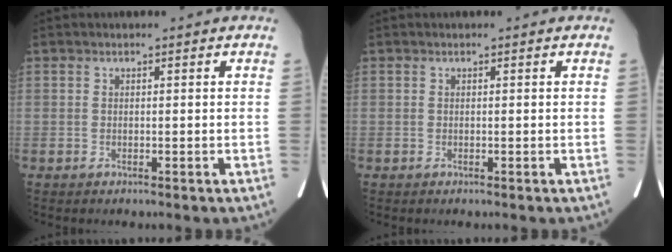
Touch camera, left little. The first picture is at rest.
{"total": 0.0}